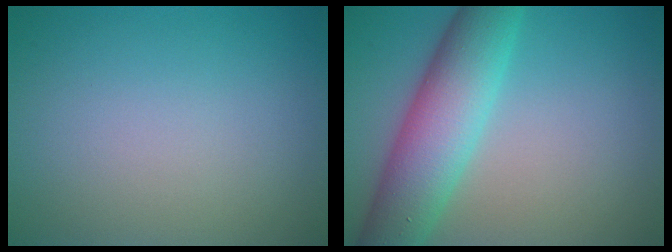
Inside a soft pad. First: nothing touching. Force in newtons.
{"total": 7.8, "press": 7.8, "slide": 0.4}